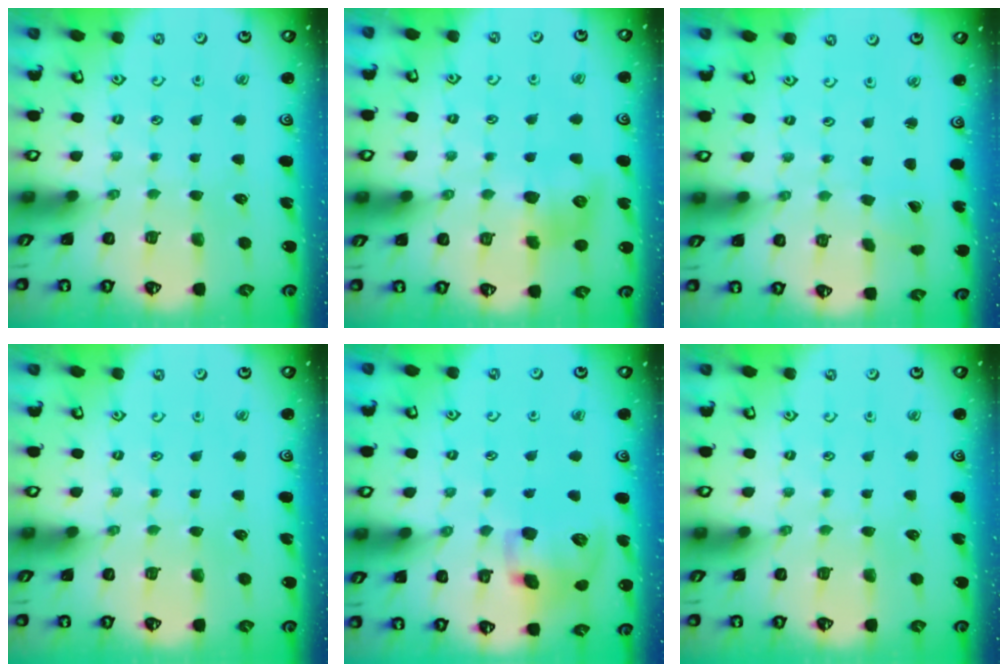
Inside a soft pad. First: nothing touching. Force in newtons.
{"total": 9.8, "press": 9.8, "slide": 0.4}
{"total": 0.6, "press": 0.6, "slide": 0.1}
{"total": 0.0}
{"total": 13.2, "press": 13.1, "slide": 2.1}
{"total": 0.0}